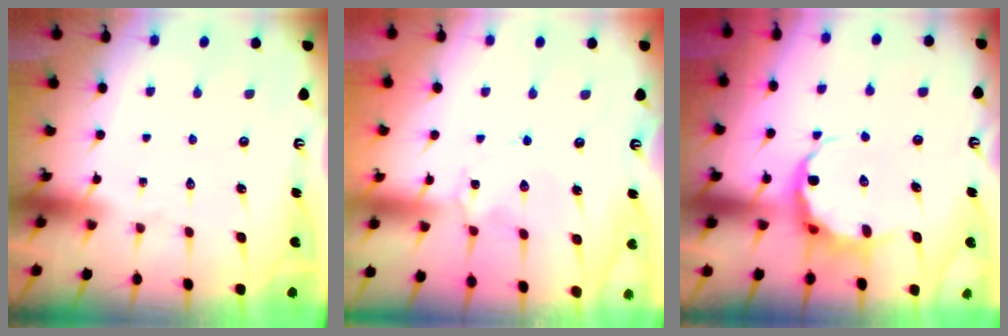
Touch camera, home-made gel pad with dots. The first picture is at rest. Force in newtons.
{"total": 0.9, "press": 0.9, "slide": 0.2}
{"total": 7.1, "press": 6.8, "slide": 1.8}